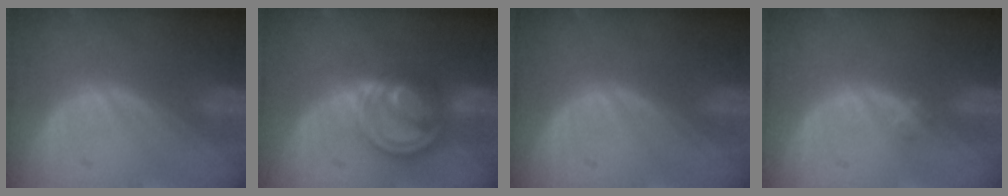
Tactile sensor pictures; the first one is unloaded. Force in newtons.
{"total": 8.1, "press": 6.9, "slide": 4.2}
{"total": 0.0}
{"total": 1.2, "press": 1.1, "slide": 0.6}